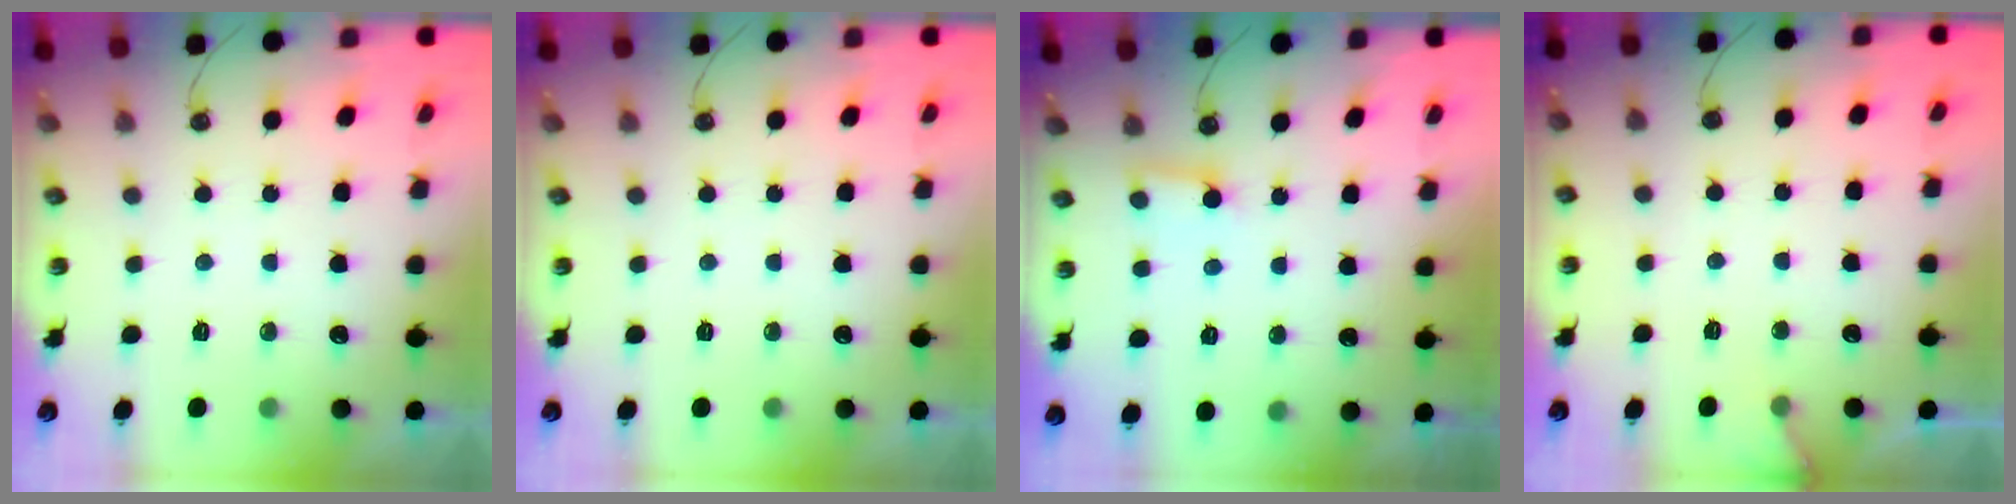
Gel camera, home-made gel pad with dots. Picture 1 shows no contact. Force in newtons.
{"total": 0.0}
{"total": 3.2, "press": 3.2, "slide": 0.3}
{"total": 5.3, "press": 5.3, "slide": 0.3}